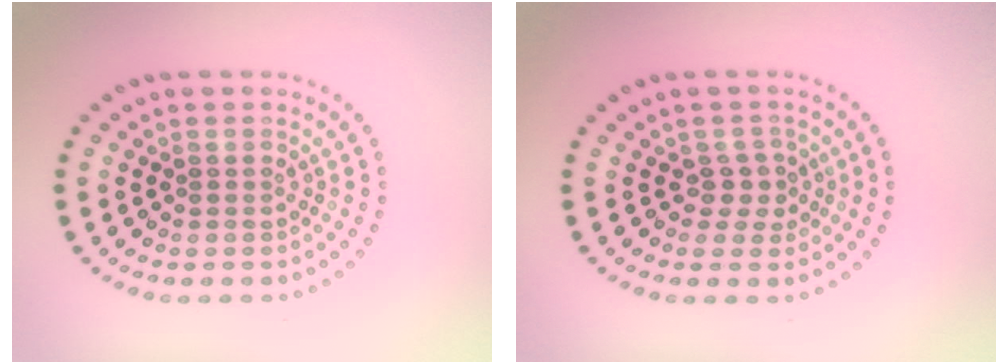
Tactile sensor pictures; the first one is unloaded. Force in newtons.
{"total": 1.8, "press": 1.4, "slide": 1.1}